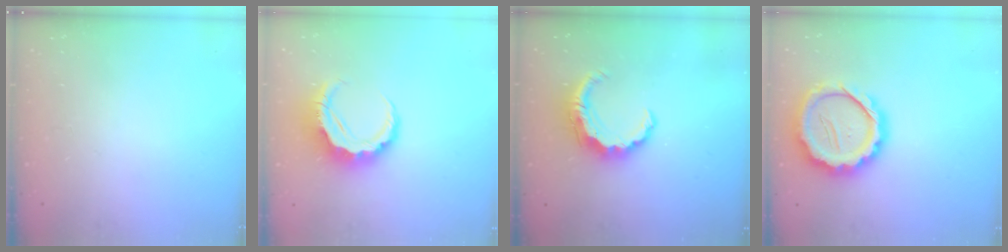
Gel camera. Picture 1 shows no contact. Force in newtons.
{"total": 8.8, "press": 8.6, "slide": 1.6}
{"total": 9.4, "press": 9.3, "slide": 1.0}
{"total": 16.2, "press": 16.0, "slide": 2.6}